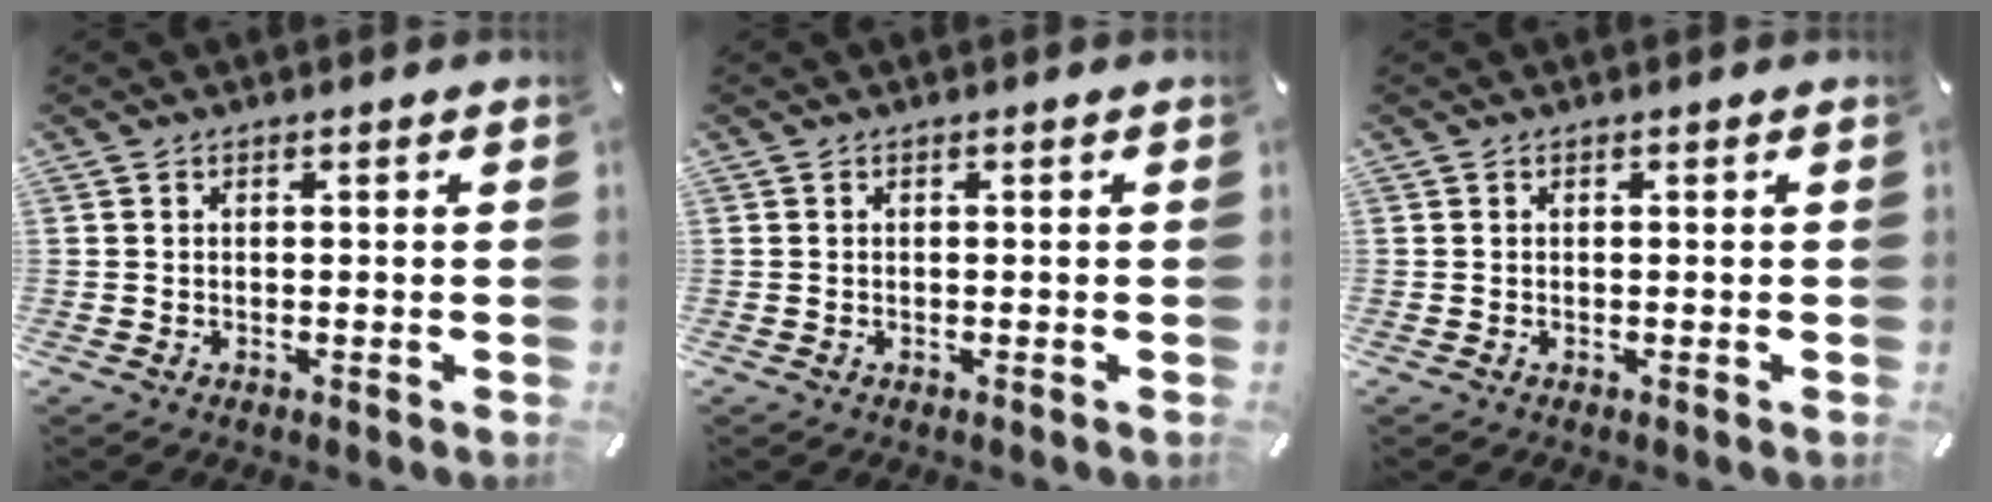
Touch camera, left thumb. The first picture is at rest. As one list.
[{"total": 0.0}, {"total": 0.0}]